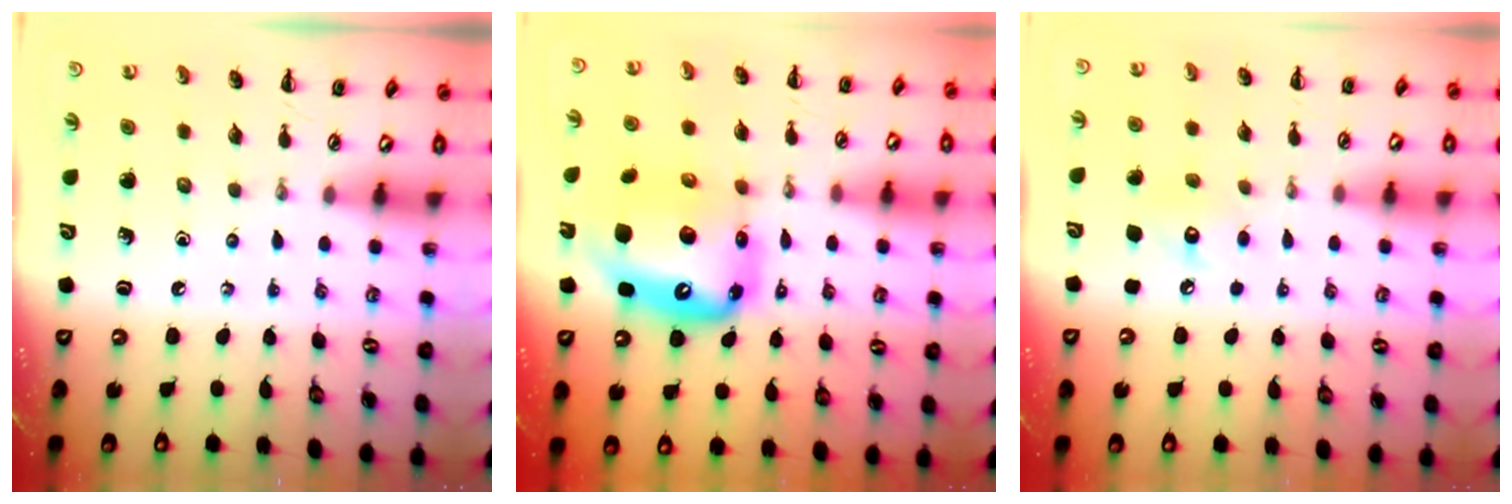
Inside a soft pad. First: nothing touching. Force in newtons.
{"total": 16.3, "press": 15.7, "slide": 4.4}
{"total": 6.8, "press": 6.7, "slide": 1.1}